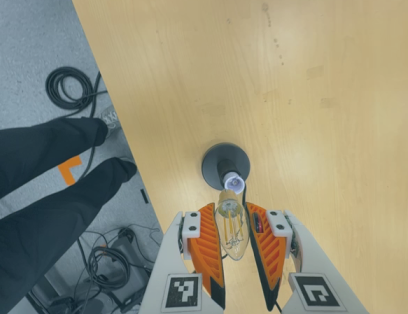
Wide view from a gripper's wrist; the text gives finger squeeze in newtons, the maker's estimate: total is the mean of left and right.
{"total": 13.4, "left": 13.8, "right": 12.9}